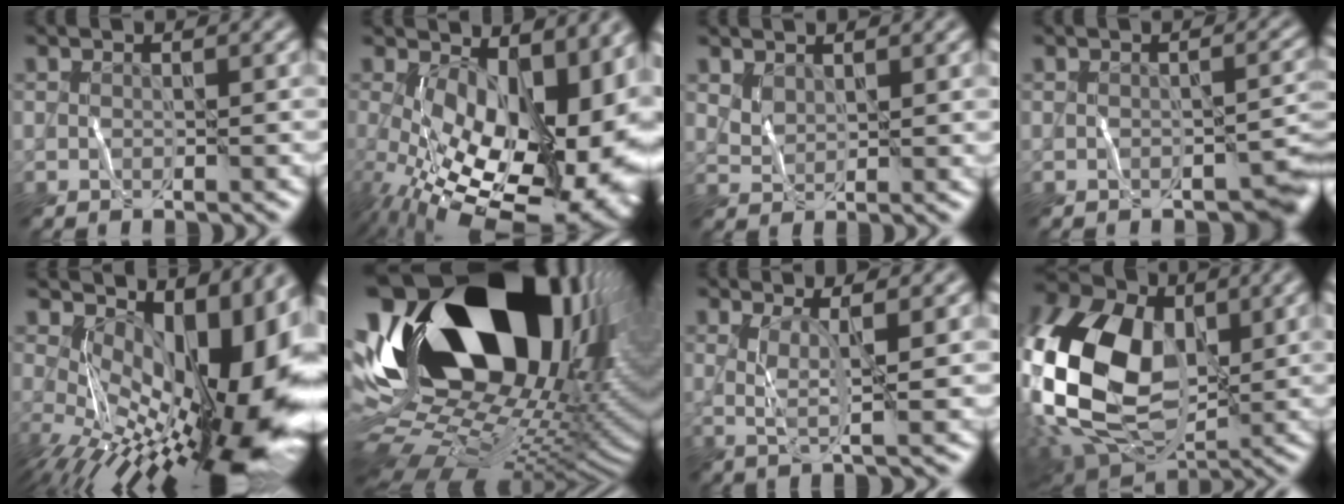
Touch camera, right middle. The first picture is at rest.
{"total": 16.7, "force": [-0.5, 9.2, 13.9], "torque": [-0.179, -0.025, 0.027]}
{"total": 0.9, "force": [0.9, 0.0, 0.1], "torque": [-0.018, 0.000, 0.031]}
{"total": 2.0, "force": [-1.4, 0.4, 1.4], "torque": [-0.022, 0.001, -0.009]}
{"total": 15.1, "force": [0.8, 7.7, 13.0], "torque": [-0.180, -0.013, 0.037]}
{"total": 20.6, "force": [5.9, 12.5, 15.3], "torque": [-0.306, 0.030, 0.108]}
{"total": 3.1, "force": [0.2, 0.2, 3.0], "torque": [-0.076, 0.003, 0.019]}
{"total": 15.2, "force": [0.9, 10.1, 11.2], "torque": [-0.275, 0.014, 0.007]}